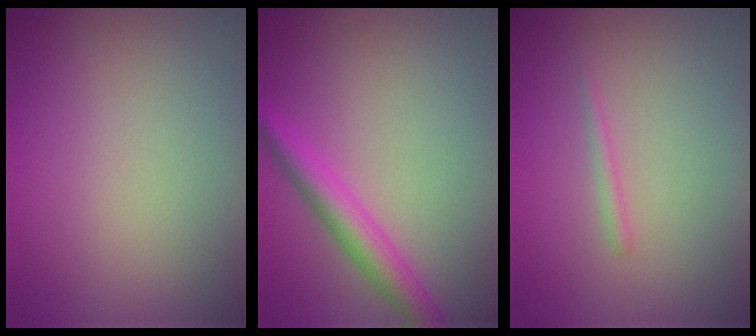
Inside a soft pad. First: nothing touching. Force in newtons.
{"total": 3.6, "press": 3.6, "slide": 0.2}
{"total": 0.8, "press": 0.8, "slide": 0.1}